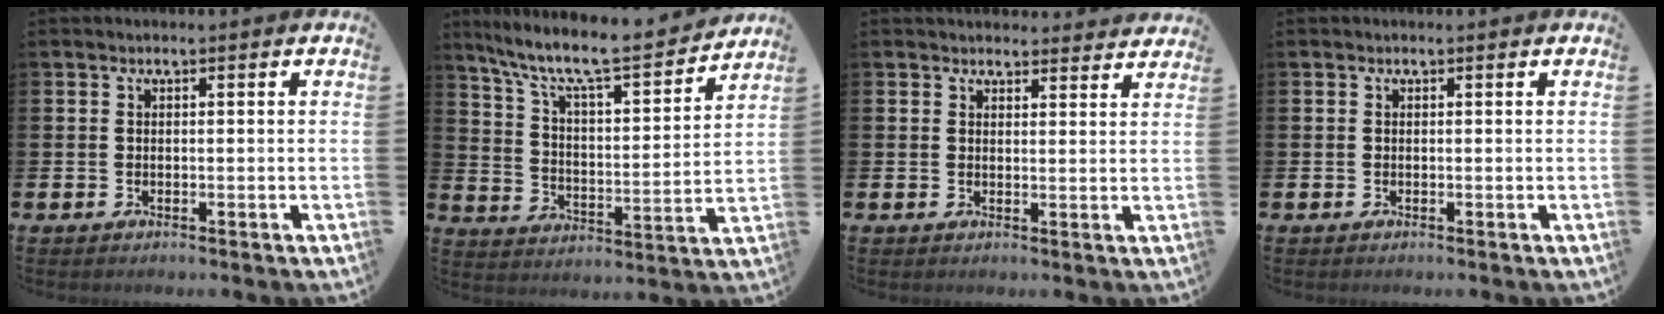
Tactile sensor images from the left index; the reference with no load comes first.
{"total": 9.5, "force": [8.3, 1.7, 4.2], "torque": [-0.114, -0.059, 0.137]}
{"total": 3.1, "force": [3.0, 0.7, -0.1], "torque": [0.006, -0.018, 0.053]}
{"total": 0.0}